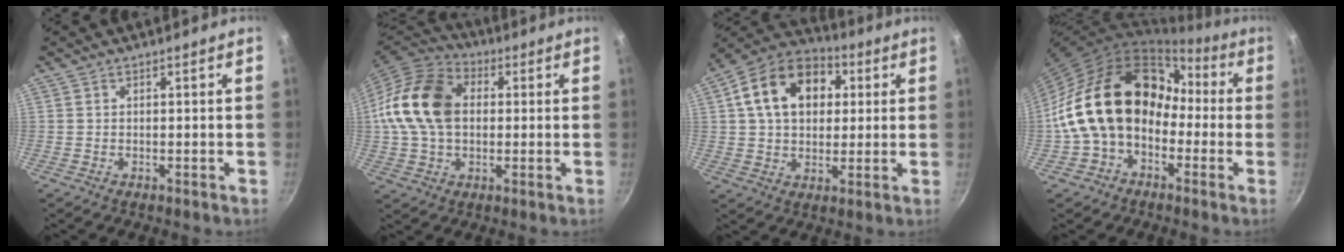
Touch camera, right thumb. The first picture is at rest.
{"total": 17.4, "force": [1.7, 12.4, 12.1], "torque": [-0.212, 0.026, 0.017]}
{"total": 17.0, "force": [4.2, 12.2, 11.1], "torque": [-0.164, 0.022, 0.056]}
{"total": 20.2, "force": [-1.4, 14.9, 13.6], "torque": [-0.204, 0.066, -0.031]}